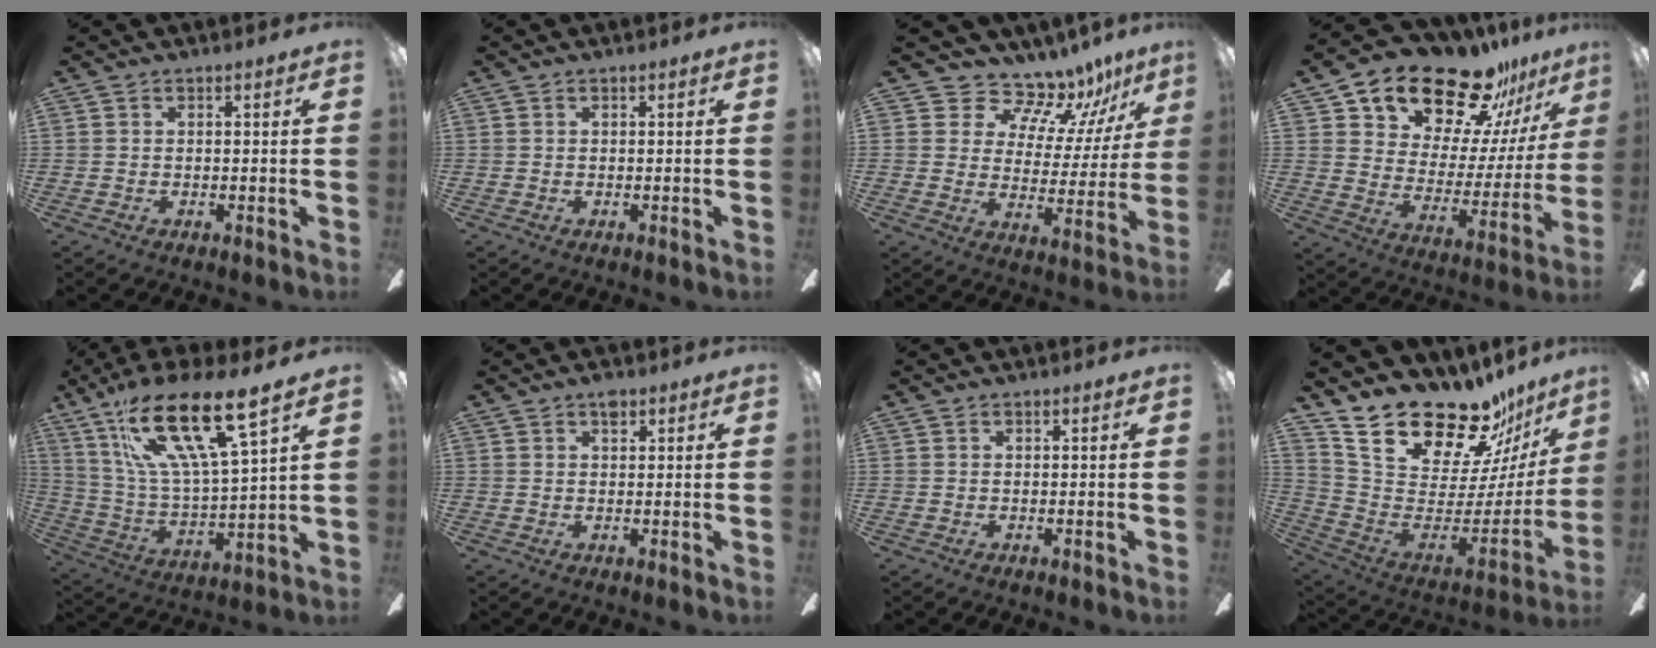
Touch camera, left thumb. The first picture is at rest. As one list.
[{"total": 0.0}, {"total": 12.1, "force": [10.6, 4.7, 3.1], "torque": [-0.068, -0.092, 0.191]}, {"total": 22.1, "force": [17.6, 10.4, 8.6], "torque": [-0.136, -0.121, 0.311]}, {"total": 22.4, "force": [14.6, 5.4, 16.1], "torque": [-0.322, -0.082, 0.237]}, {"total": 2.2, "force": [1.4, 1.0, 1.3], "torque": [-0.013, -0.005, 0.022]}, {"total": 0.0}, {"total": 23.5, "force": [19.4, 9.0, 9.9], "torque": [-0.161, -0.148, 0.354]}]